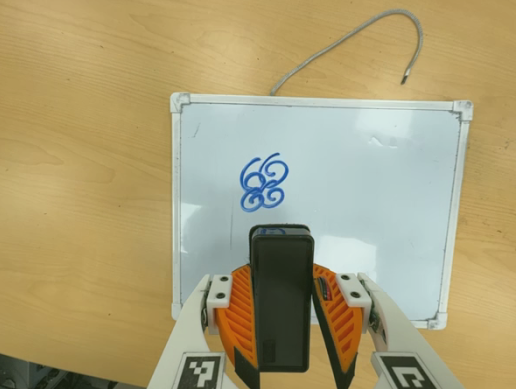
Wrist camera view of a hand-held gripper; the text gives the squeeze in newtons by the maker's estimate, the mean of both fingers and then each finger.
{"total": 6.0, "left": 5.0, "right": 7.0}